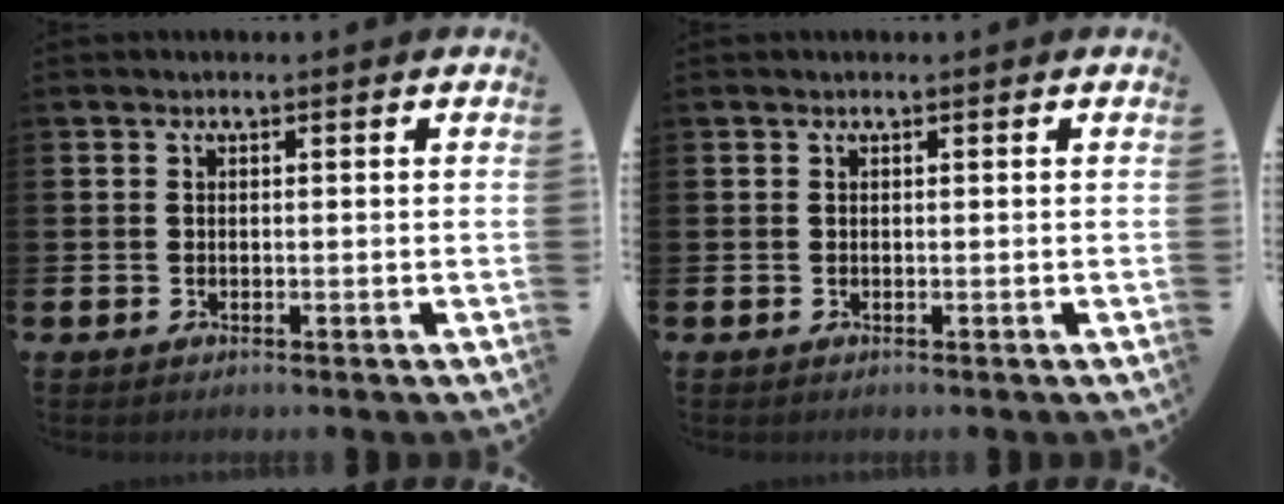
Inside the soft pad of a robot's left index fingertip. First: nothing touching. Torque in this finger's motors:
{"motor_torque": [0.12, 0.07, -0.03, -0.01]}